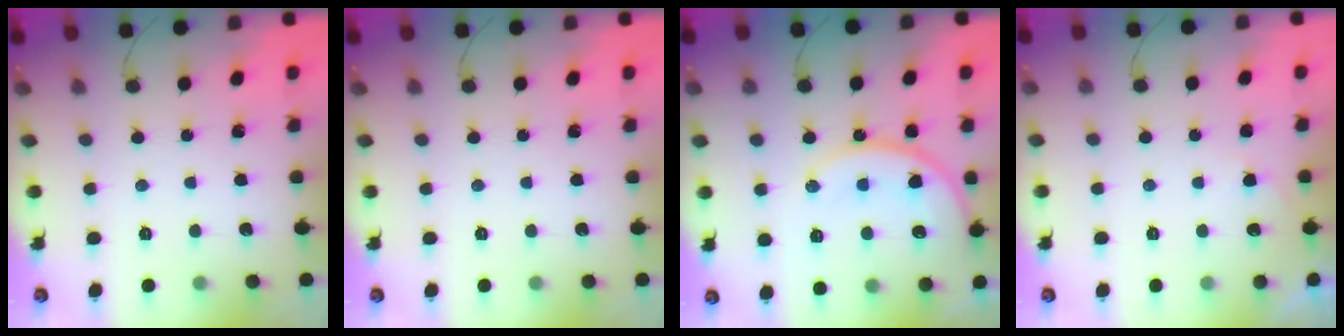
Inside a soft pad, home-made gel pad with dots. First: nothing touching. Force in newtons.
{"total": 0.0}
{"total": 15.9, "press": 15.9, "slide": 1.4}
{"total": 3.2, "press": 3.2, "slide": 0.0}